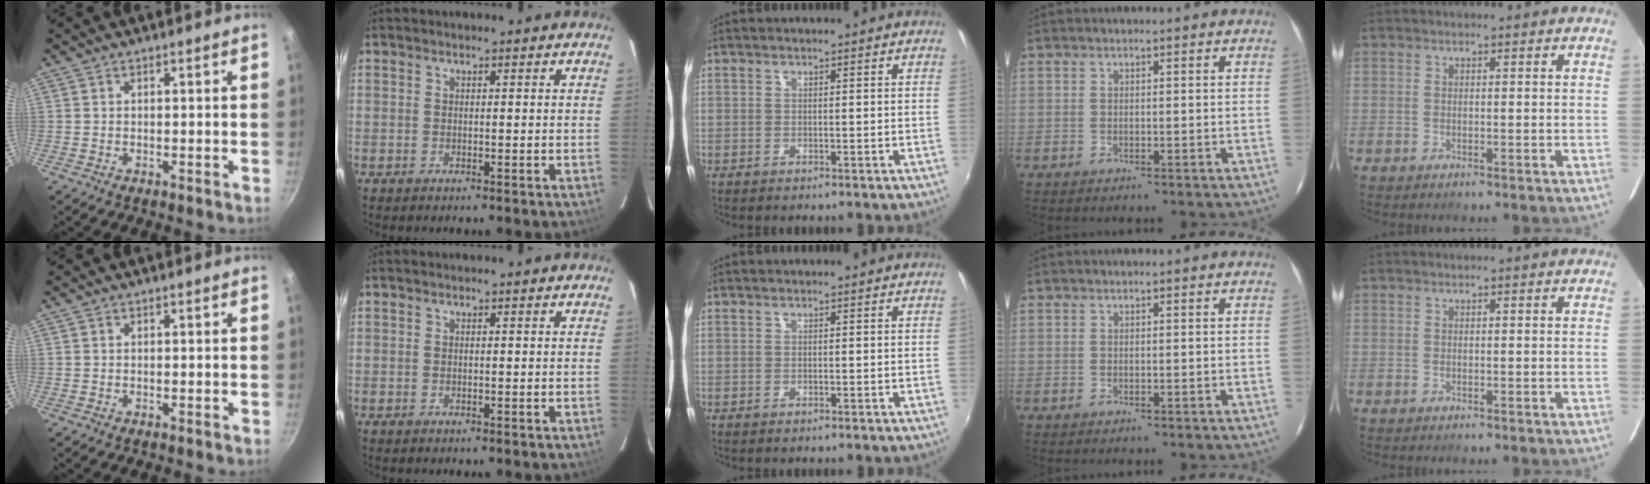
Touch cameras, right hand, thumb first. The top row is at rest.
{}